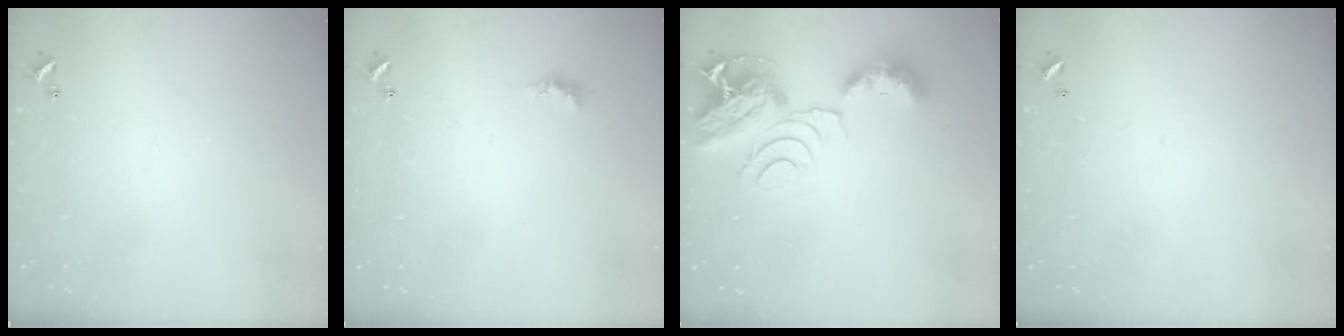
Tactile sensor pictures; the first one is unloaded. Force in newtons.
{"total": 0.0}
{"total": 11.2, "press": 11.1, "slide": 1.4}
{"total": 2.9, "press": 2.9, "slide": 0.1}